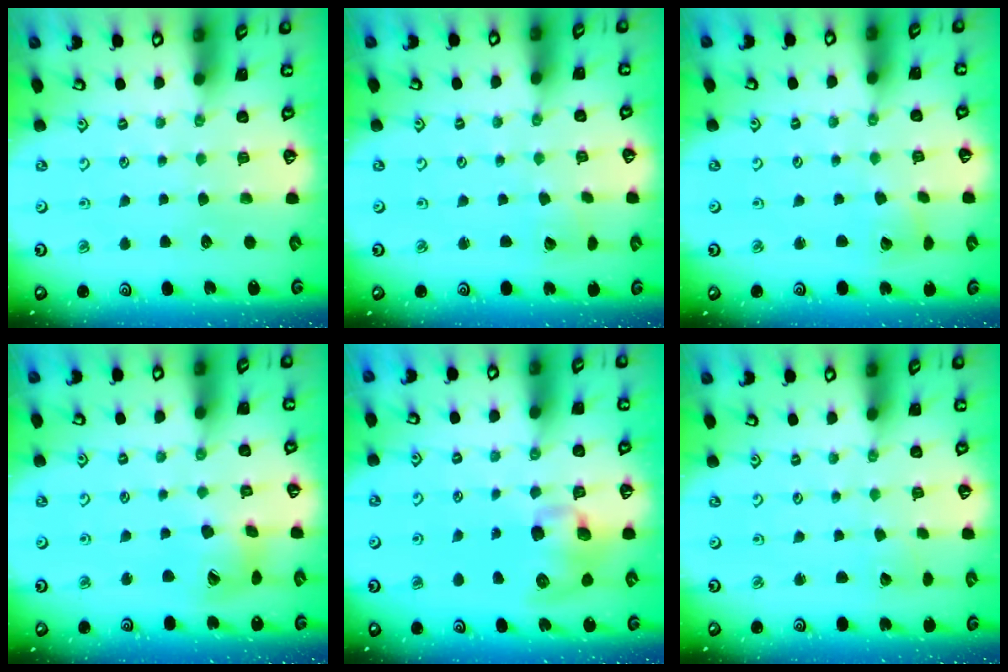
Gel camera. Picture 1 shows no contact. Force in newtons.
{"total": 2.7, "press": 2.7, "slide": 0.2}
{"total": 2.1, "press": 2.1, "slide": 0.3}
{"total": 12.9, "press": 12.8, "slide": 1.7}
{"total": 10.7, "press": 10.6, "slide": 1.7}
{"total": 2.4, "press": 2.4, "slide": 0.2}